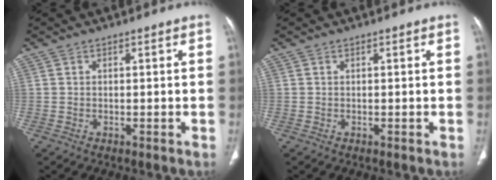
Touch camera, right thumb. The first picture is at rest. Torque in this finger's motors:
{"motor_torque": [0.53, 0.41, -0.23, 0.17, 0.03]}